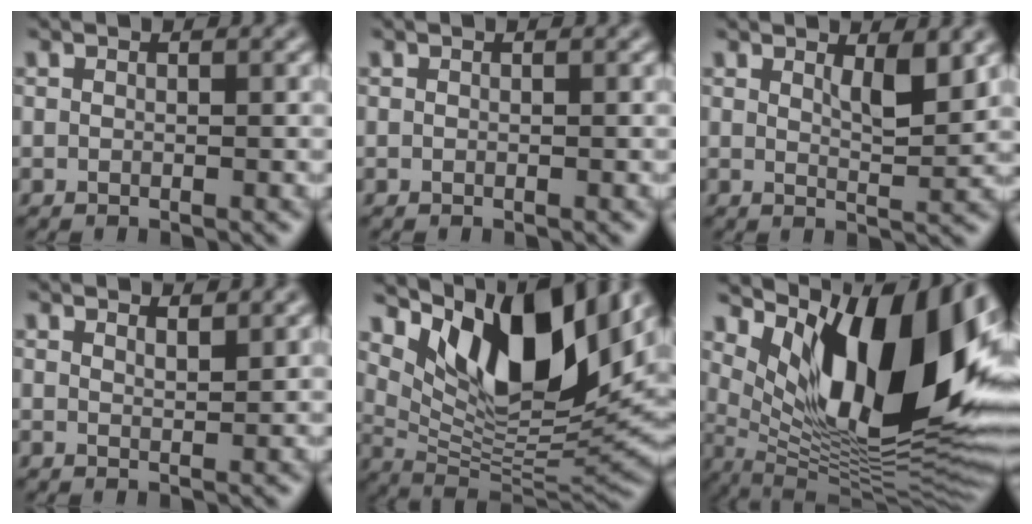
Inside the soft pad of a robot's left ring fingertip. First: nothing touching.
{"total": 0.0}
{"total": 2.9, "force": [1.5, 0.7, 2.4], "torque": [-0.036, -0.006, 0.028]}
{"total": 1.6, "force": [1.5, 0.3, 0.6], "torque": [-0.006, 0.002, 0.023]}
{"total": 12.2, "force": [6.6, 4.8, 9.1], "torque": [-0.145, -0.012, 0.129]}
{"total": 15.6, "force": [5.4, 6.2, 13.3], "torque": [-0.200, -0.010, 0.096]}